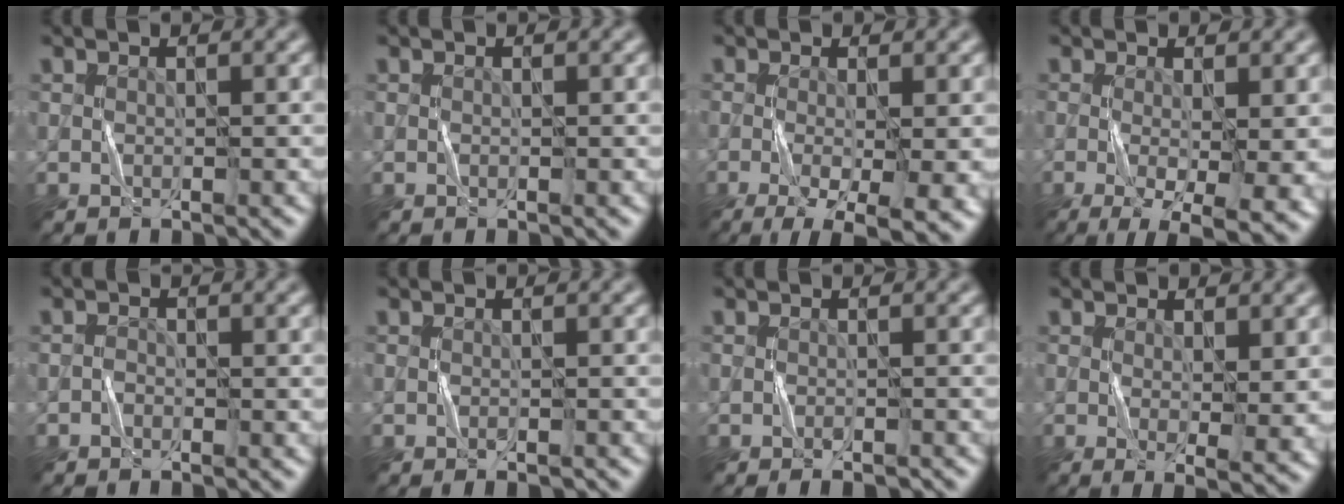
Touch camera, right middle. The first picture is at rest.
{"total": 0.0}
{"total": 8.3, "force": [-3.1, 2.5, 7.3], "torque": [-0.112, -0.013, -0.037]}
{"total": 7.9, "force": [-2.3, 2.3, 7.2], "torque": [-0.112, -0.013, -0.022]}
{"total": 0.7, "force": [-0.5, 0.4, 0.2], "torque": [-0.002, 0.002, -0.012]}
{"total": 0.9, "force": [-0.7, 0.2, 0.6], "torque": [-0.011, -0.001, -0.010]}
{"total": 1.3, "force": [-1.0, 0.3, 0.8], "torque": [-0.011, 0.000, -0.016]}
{"total": 3.1, "force": [0.3, 0.6, 3.1], "torque": [-0.049, -0.012, 0.010]}